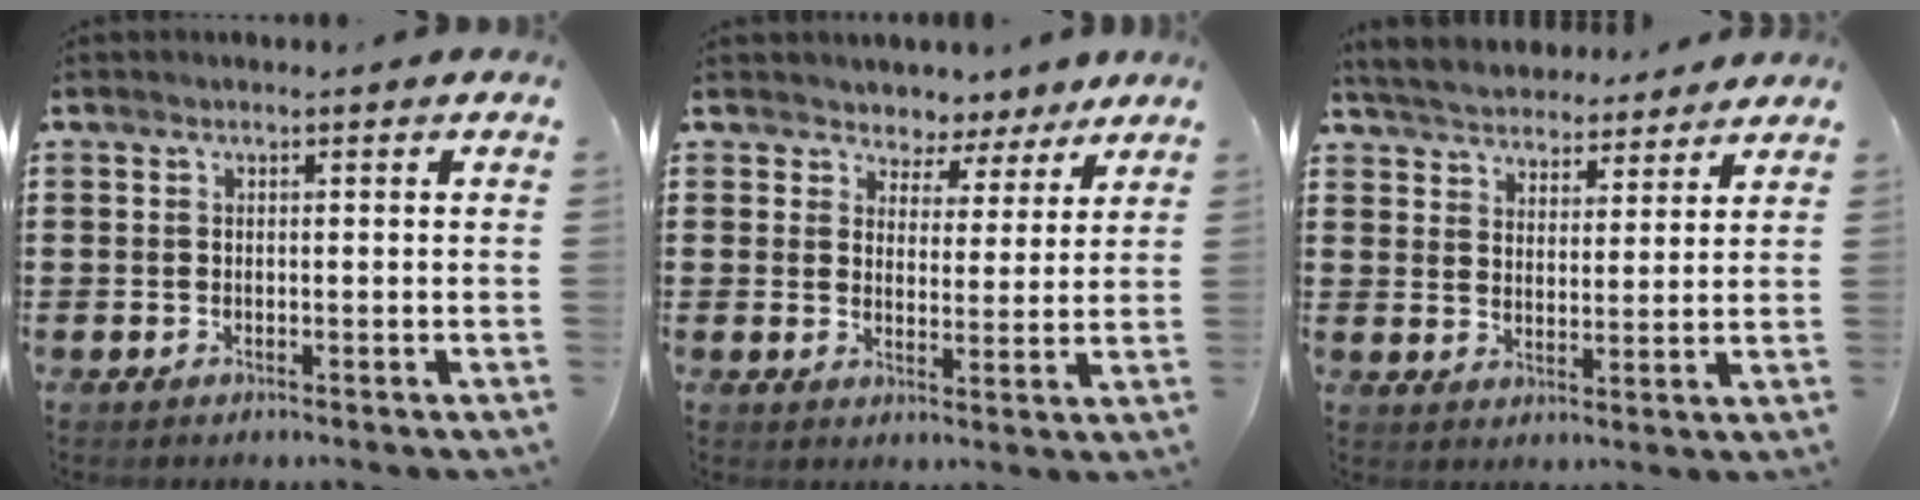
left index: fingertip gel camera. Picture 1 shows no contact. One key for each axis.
{"total": 4.1, "fx": 3.4, "fy": 2.2, "fz": -0.1, "tx": -0.014, "ty": -0.017, "tz": 0.058}
{"total": 4.5, "fx": 4.5, "fy": 0.8, "fz": 0.1, "tx": -0.026, "ty": -0.022, "tz": 0.078}